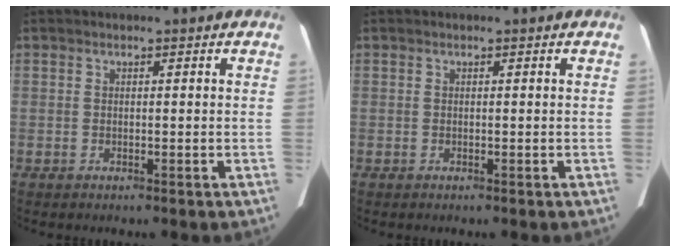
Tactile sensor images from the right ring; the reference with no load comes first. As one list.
[{"total": 0.0}]